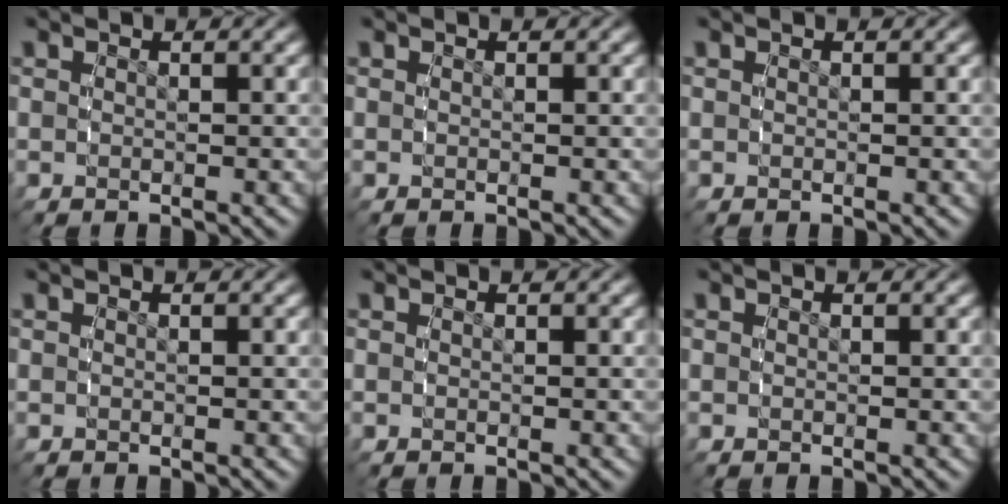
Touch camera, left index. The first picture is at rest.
{"total": 0.0}
{"total": 0.0}
{"total": 0.0}
{"total": 0.0}
{"total": 0.0}